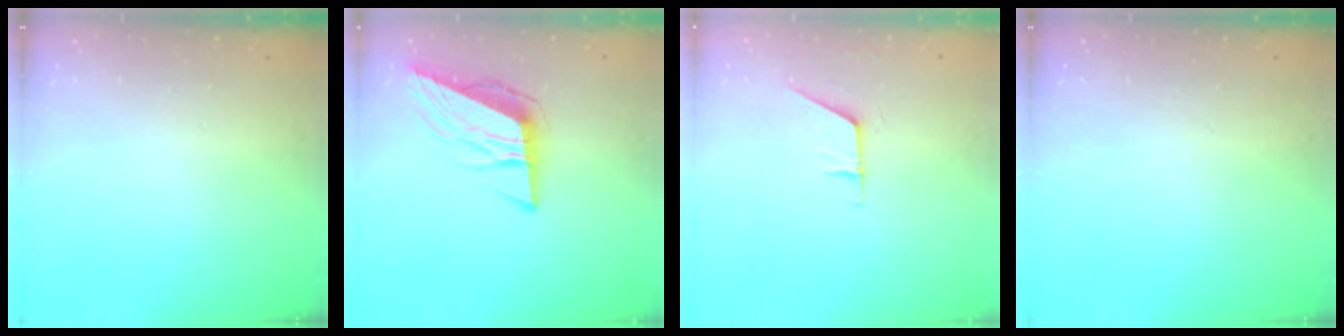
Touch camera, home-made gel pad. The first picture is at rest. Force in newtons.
{"total": 11.4, "press": 10.8, "slide": 3.6}
{"total": 5.8, "press": 5.8, "slide": 0.6}
{"total": 0.0}